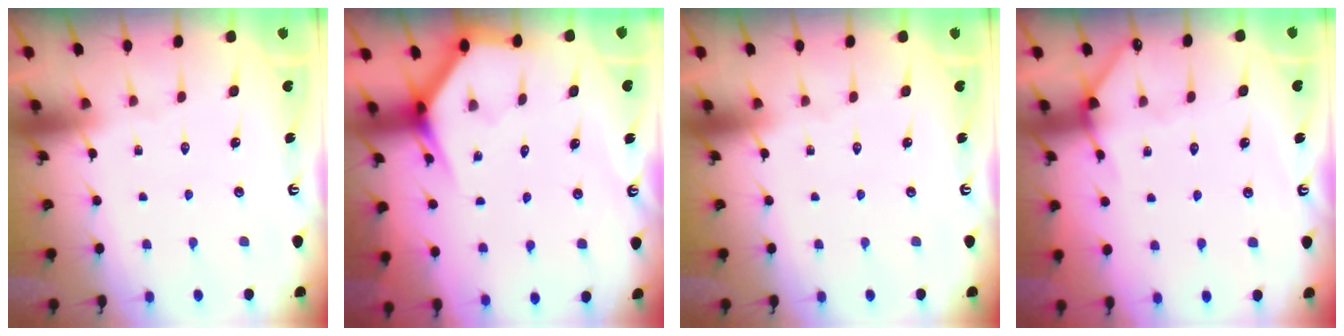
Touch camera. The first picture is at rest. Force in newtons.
{"total": 3.4, "press": 3.4, "slide": 0.3}
{"total": 0.0}
{"total": 3.7, "press": 3.7, "slide": 0.5}